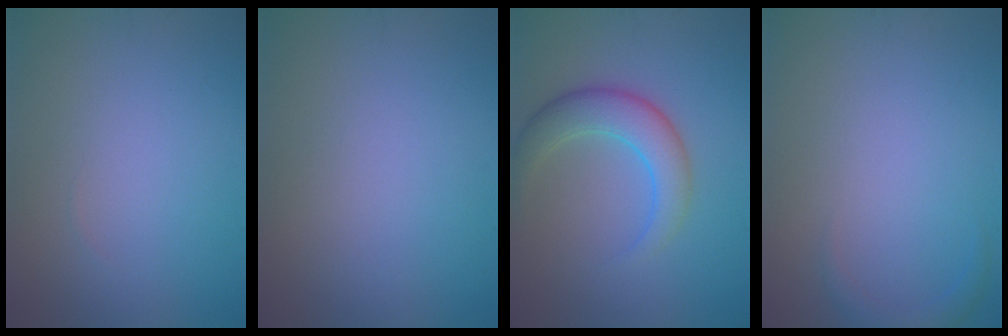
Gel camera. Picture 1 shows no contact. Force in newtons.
{"total": 0.0}
{"total": 4.5, "press": 4.5, "slide": 0.1}
{"total": 1.2, "press": 1.2, "slide": 0.2}